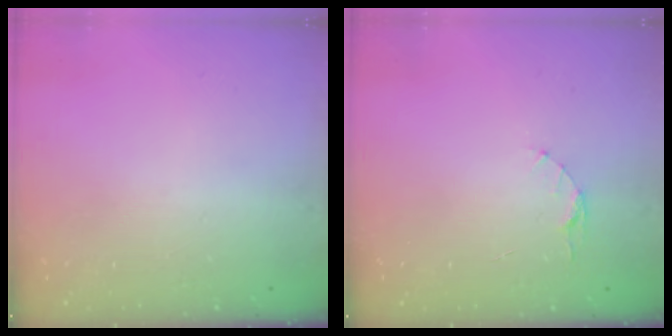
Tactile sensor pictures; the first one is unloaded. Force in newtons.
{"total": 3.5, "press": 3.5, "slide": 0.3}